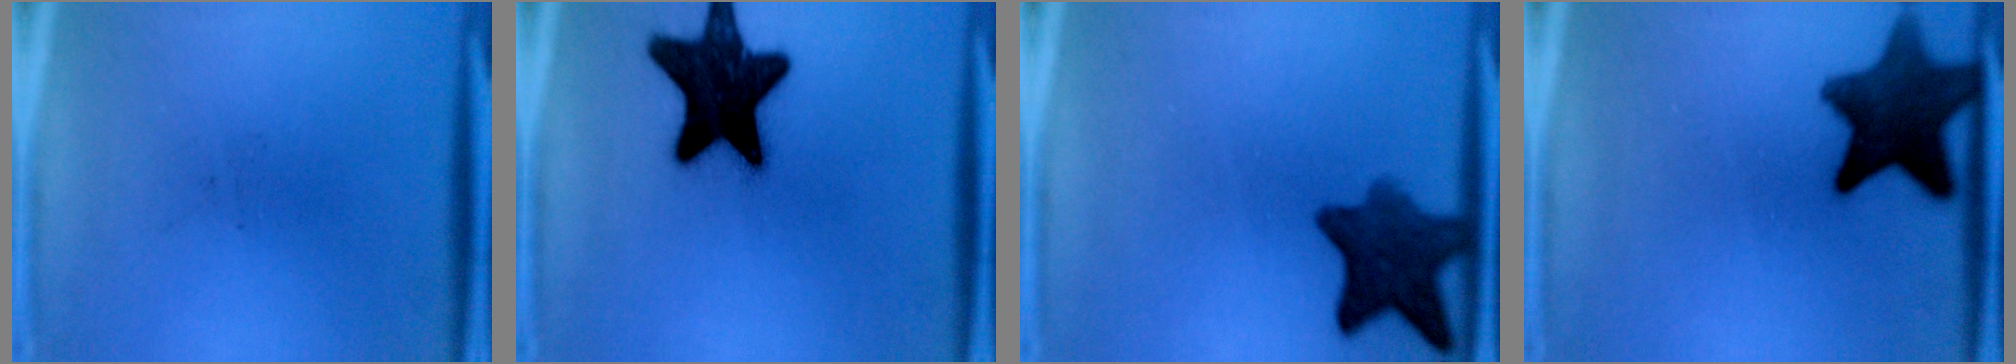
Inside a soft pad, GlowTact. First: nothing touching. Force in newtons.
{"total": 17.9}
{"total": 9.1}
{"total": 11.6}